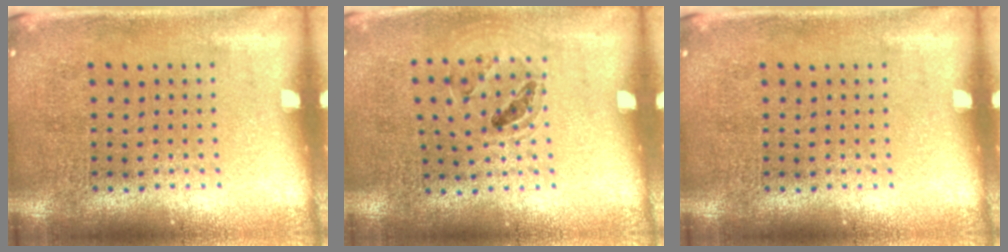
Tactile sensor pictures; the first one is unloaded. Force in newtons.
{"total": 0.9, "press": 0.9, "slide": 0.1}
{"total": 0.0}